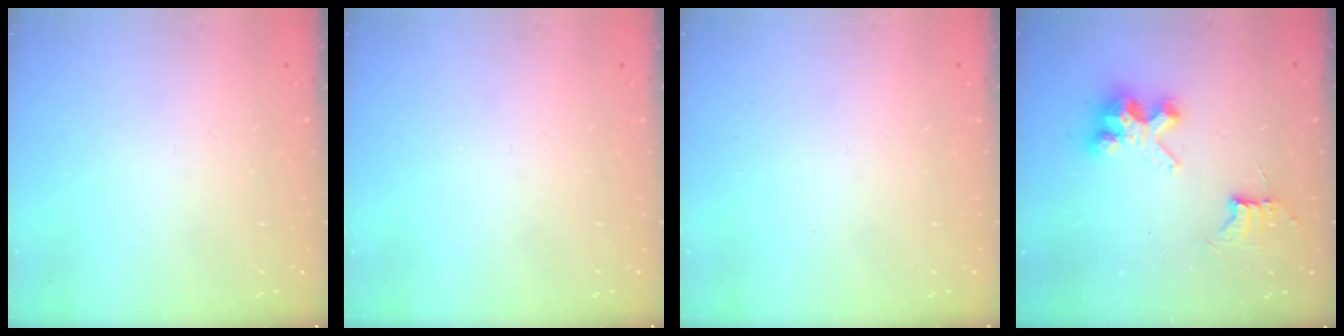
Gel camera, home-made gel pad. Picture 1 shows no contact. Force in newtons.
{"total": 0.0}
{"total": 0.0}
{"total": 8.7, "press": 8.7, "slide": 0.6}